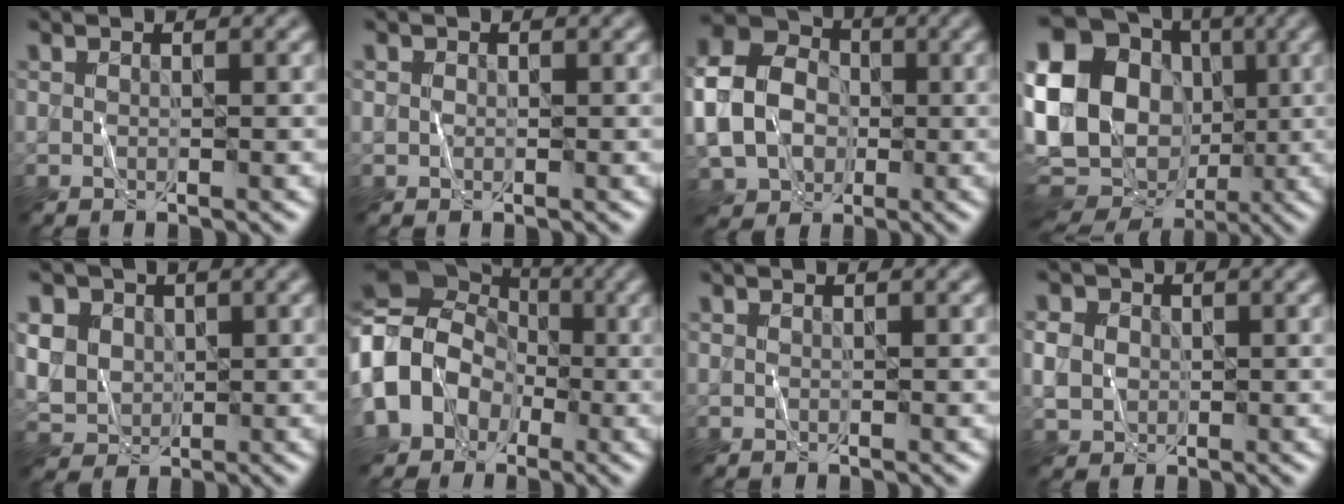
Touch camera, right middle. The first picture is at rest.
{"total": 0.6, "force": [0.1, 0.5, 0.1], "torque": [0.001, -0.001, -0.001]}
{"total": 9.3, "force": [-0.9, 7.5, 5.4], "torque": [-0.122, -0.006, -0.022]}
{"total": 23.7, "force": [1.3, 20.7, 11.5], "torque": [-0.247, 0.042, -0.025]}
{"total": 7.2, "force": [2.4, 6.0, 3.2], "torque": [-0.084, 0.022, 0.040]}
{"total": 13.8, "force": [-2.7, 11.8, 6.5], "torque": [-0.157, 0.000, -0.087]}
{"total": 0.0}
{"total": 2.9, "force": [0.1, 2.6, 1.2], "torque": [-0.031, 0.001, 0.000]}